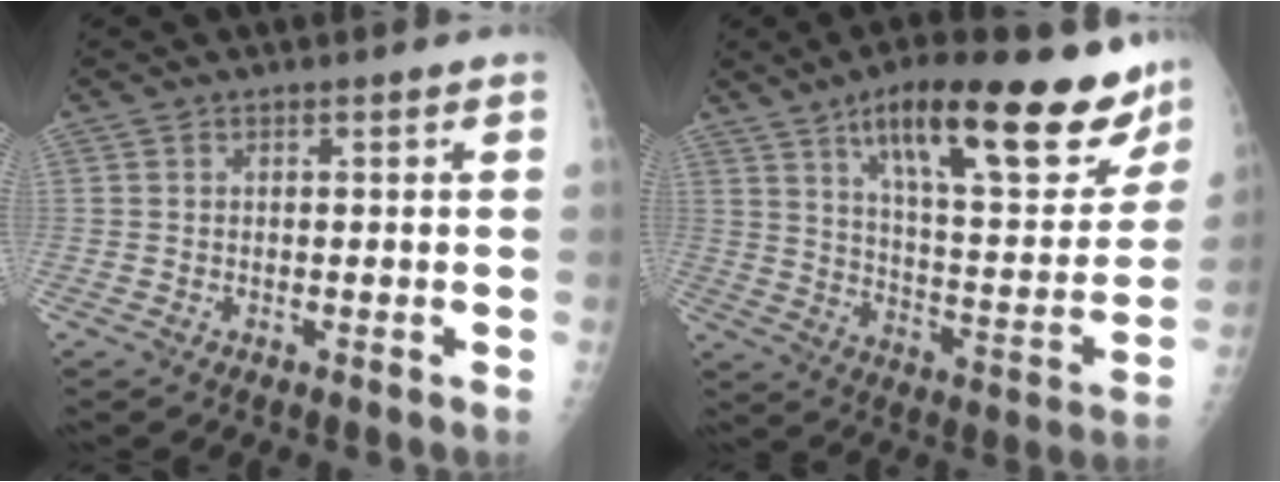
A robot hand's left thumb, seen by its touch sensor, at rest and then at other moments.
{"total": 26.1, "force": [16.8, 8.0, 18.3], "torque": [-0.221, -0.058, 0.258]}